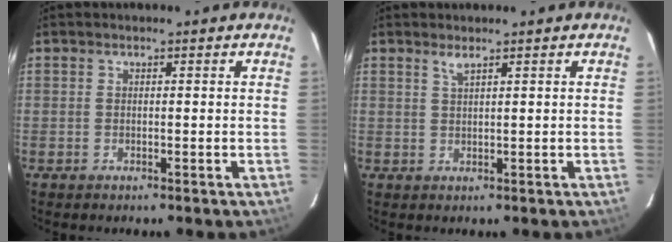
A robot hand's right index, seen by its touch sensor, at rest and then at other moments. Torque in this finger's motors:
{"motor_torque": [0.14, 0.04, 0.02, 0.03]}